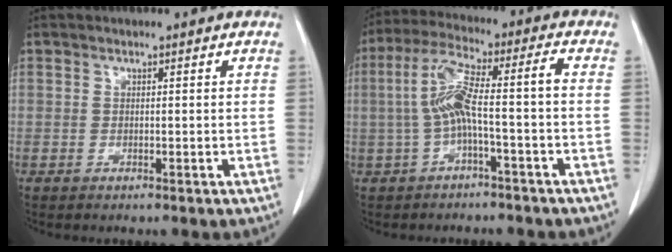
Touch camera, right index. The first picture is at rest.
{"total": 8.3, "force": [-1.5, 0.4, 8.1], "torque": [-0.171, 0.032, -0.027]}